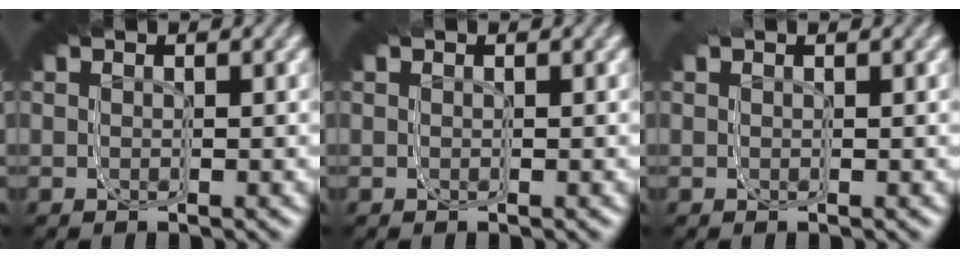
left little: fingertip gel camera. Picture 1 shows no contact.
{"total": 0.7, "force": [-0.1, -0.4, -0.5], "torque": [0.007, -0.001, 0.000]}
{"total": 0.7, "force": [-0.1, -0.4, -0.5], "torque": [0.002, 0.003, 0.002]}